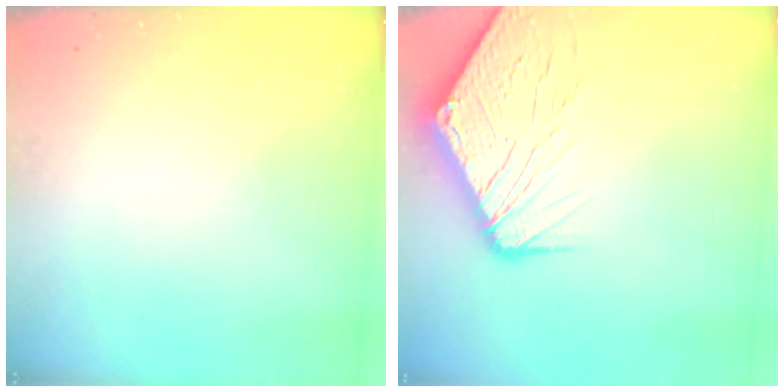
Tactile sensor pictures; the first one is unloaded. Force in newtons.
{"total": 17.5, "press": 17.4, "slide": 2.2}